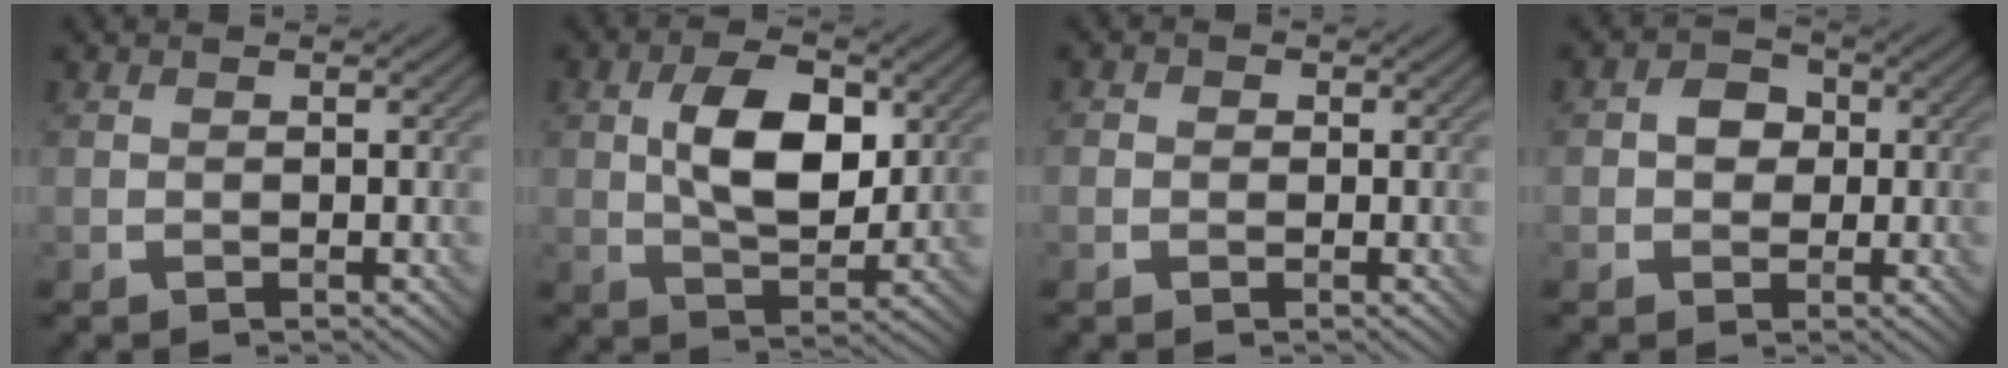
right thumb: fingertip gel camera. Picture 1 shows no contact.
{"total": 8.8, "force": [1.7, 4.9, 7.1], "torque": [-0.128, 0.007, 0.028]}
{"total": 1.6, "force": [0.0, 1.5, 0.4], "torque": [-0.005, 0.001, -0.009]}
{"total": 3.7, "force": [0.0, 3.3, 1.8], "torque": [-0.028, 0.005, -0.011]}